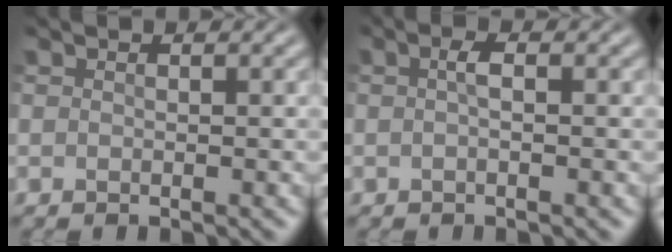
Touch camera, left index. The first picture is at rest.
{"total": 1.0, "force": [-0.3, 0.3, 1.0], "torque": [-0.021, 0.002, -0.005]}